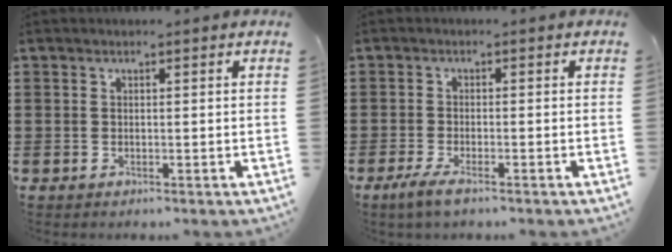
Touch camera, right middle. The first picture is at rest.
{"total": 2.6, "force": [-1.8, 0.5, 1.8], "torque": [-0.044, -0.002, -0.038]}